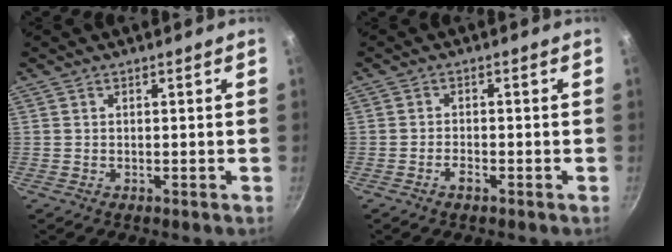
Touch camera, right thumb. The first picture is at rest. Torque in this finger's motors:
{"motor_torque": [-0.27, 0.03, -0.42, 0.26, 0.06]}